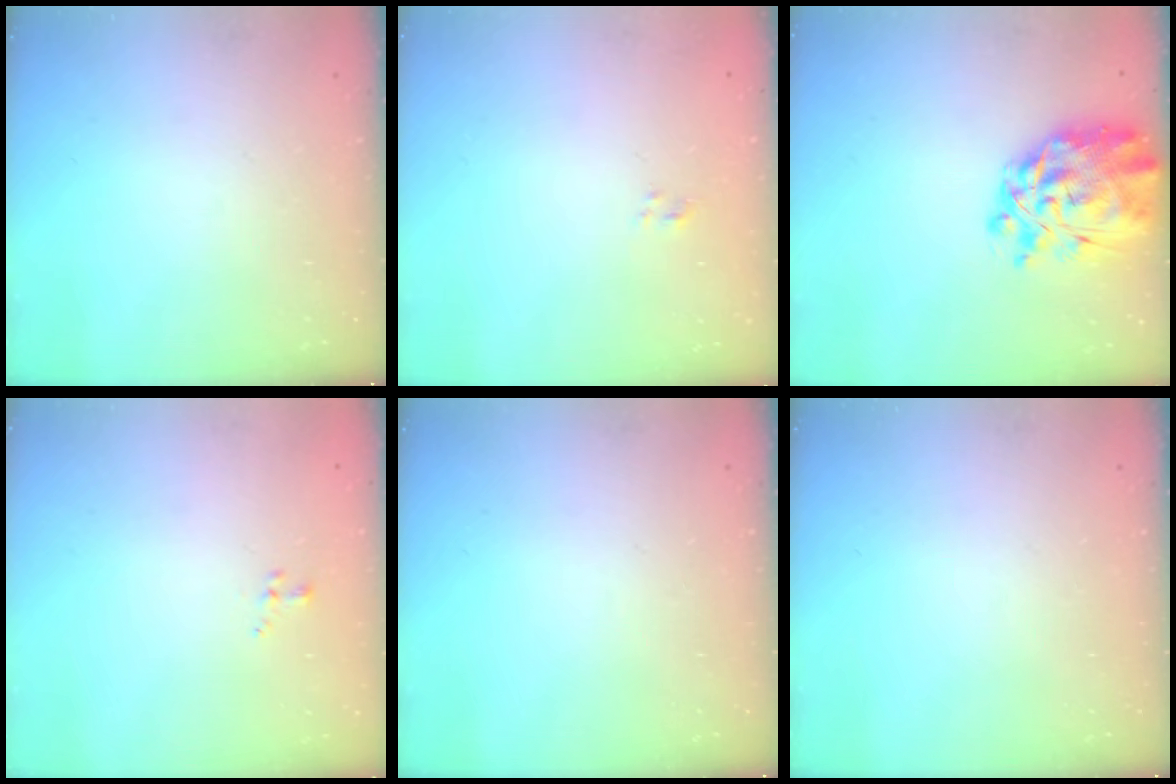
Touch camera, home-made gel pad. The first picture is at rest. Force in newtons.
{"total": 1.2, "press": 1.0, "slide": 0.7}
{"total": 13.6, "press": 12.7, "slide": 4.9}
{"total": 0.8, "press": 0.6, "slide": 0.6}
{"total": 0.0}
{"total": 0.0}